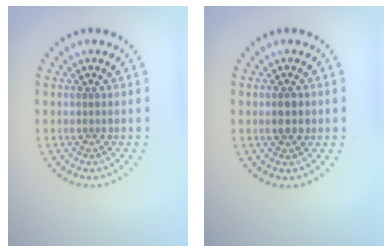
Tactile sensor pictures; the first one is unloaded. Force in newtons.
{"total": 1.4, "press": 1.4, "slide": 0.1}